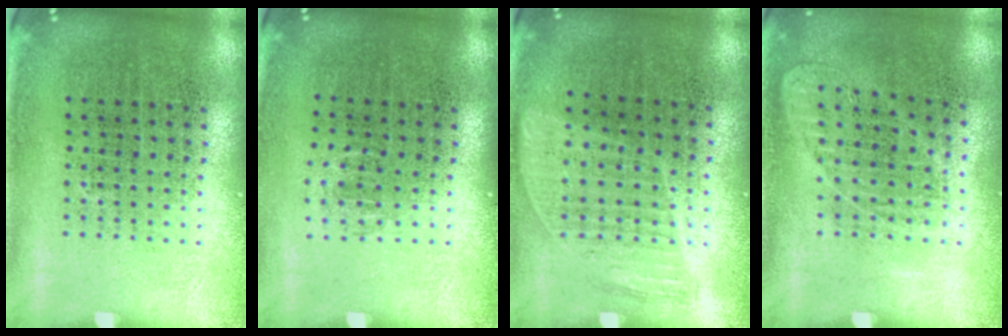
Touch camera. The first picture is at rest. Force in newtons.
{"total": 0.5, "press": 0.5, "slide": 0.3}
{"total": 0.9, "press": 0.8, "slide": 0.4}
{"total": 1.0, "press": 0.9, "slide": 0.3}